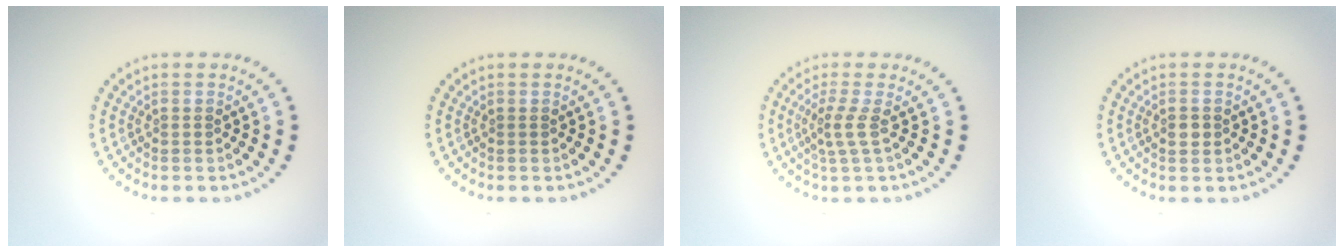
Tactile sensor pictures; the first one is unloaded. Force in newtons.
{"total": 0.0}
{"total": 2.1, "press": 1.4, "slide": 1.5}
{"total": 1.4, "press": 1.4, "slide": 0.2}